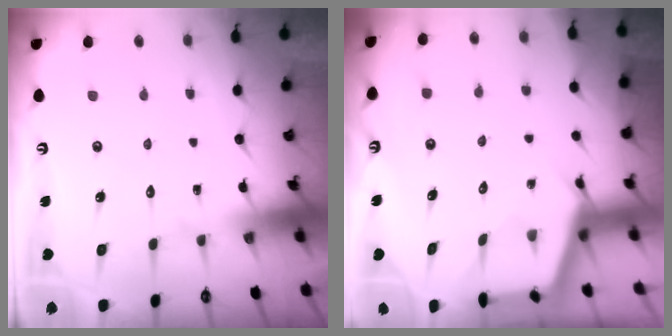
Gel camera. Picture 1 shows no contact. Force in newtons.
{"total": 2.5, "press": 2.5, "slide": 0.4}